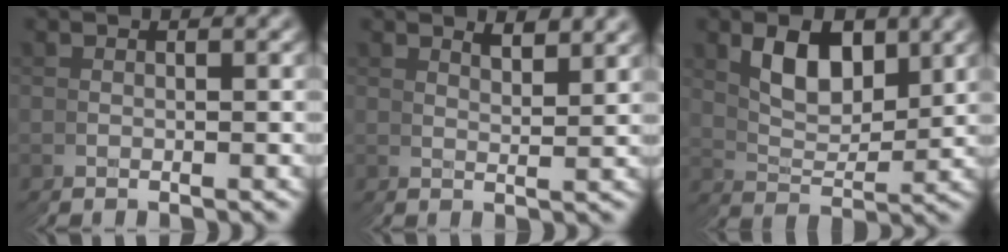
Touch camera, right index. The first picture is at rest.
{"total": 2.3, "force": [2.2, -0.7, 0.4], "torque": [-0.005, -0.001, 0.038]}
{"total": 4.6, "force": [2.4, 2.5, 2.9], "torque": [-0.044, -0.009, 0.046]}